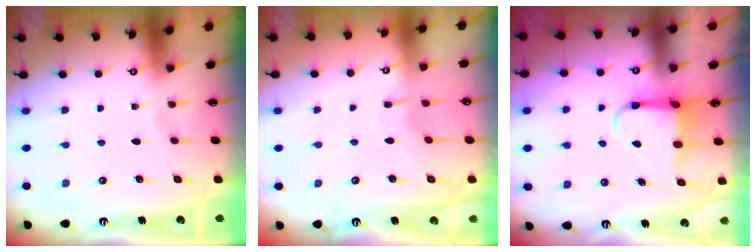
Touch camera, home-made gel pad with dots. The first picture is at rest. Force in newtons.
{"total": 7.0, "press": 7.0, "slide": 0.3}
{"total": 3.9, "press": 3.9, "slide": 0.5}